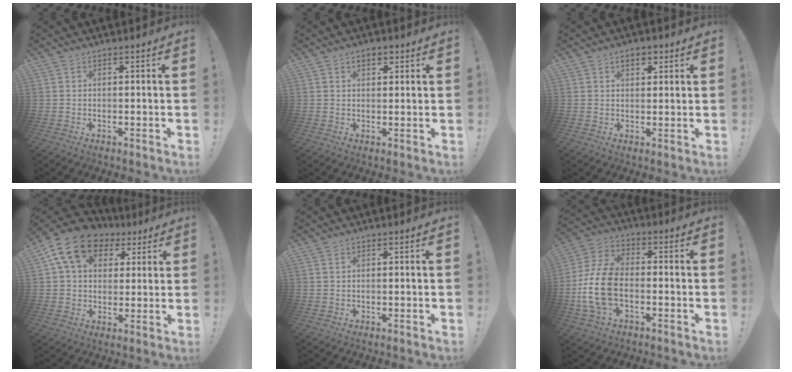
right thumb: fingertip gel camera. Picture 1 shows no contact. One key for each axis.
{"total": 2.8, "fx": 1.5, "fy": 1.6, "fz": 1.8, "tx": -0.024, "ty": 0.000, "tz": 0.023}
{"total": 3.7, "fx": 1.9, "fy": 2.1, "fz": 2.4, "tx": -0.037, "ty": 0.002, "tz": 0.032}
{"total": 14.3, "fx": 6.2, "fy": 10.3, "fz": 7.8, "tx": -0.128, "ty": -0.014, "tz": 0.119}
{"total": 0.5, "fx": 0.4, "fy": 0.0, "fz": 0.4, "tx": -0.015, "ty": 0.003, "tz": 0.009}
{"total": 13.3, "fx": -2.8, "fy": 8.5, "fz": 9.8, "tx": -0.209, "ty": 0.016, "tz": -0.047}